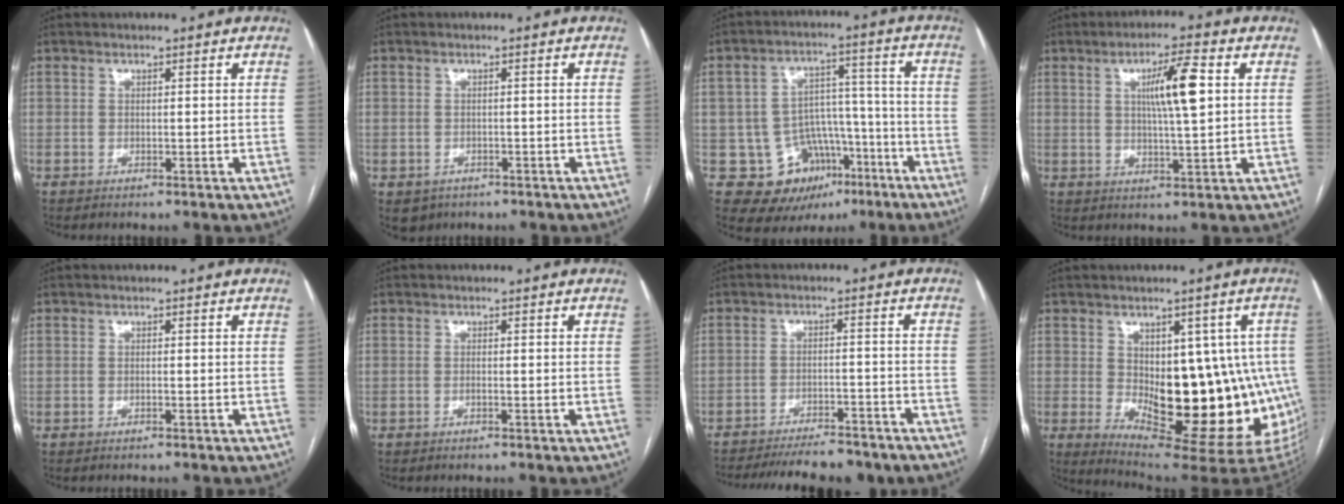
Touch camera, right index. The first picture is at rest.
{"total": 3.1, "force": [-1.7, 2.6, 0.6], "torque": [-0.006, 0.003, -0.018]}
{"total": 12.1, "force": [-5.7, 9.5, 4.9], "torque": [-0.065, 0.045, -0.070]}
{"total": 7.8, "force": [1.9, 0.5, 7.5], "torque": [-0.129, 0.004, 0.032]}
{"total": 0.0}
{"total": 0.6, "force": [-0.1, 0.0, 0.6], "torque": [-0.013, 0.000, -0.003]}
{"total": 16.3, "force": [-14.4, 3.1, 6.8], "torque": [-0.118, -0.016, -0.192]}
{"total": 20.0, "force": [-2.5, 8.5, 18.0], "torque": [-0.174, 0.013, -0.005]}